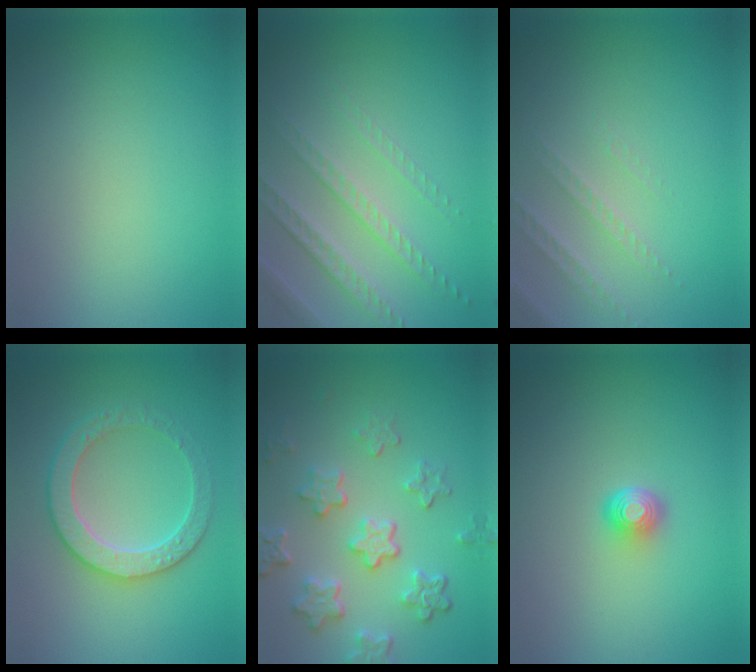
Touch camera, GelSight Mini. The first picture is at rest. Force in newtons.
{"total": 4.7, "press": 3.1, "slide": 3.4}
{"total": 2.2, "press": 2.1, "slide": 0.7}
{"total": 3.6, "press": 3.5, "slide": 0.4}
{"total": 5.7, "press": 4.3, "slide": 3.8}
{"total": 2.0, "press": 1.3, "slide": 1.5}